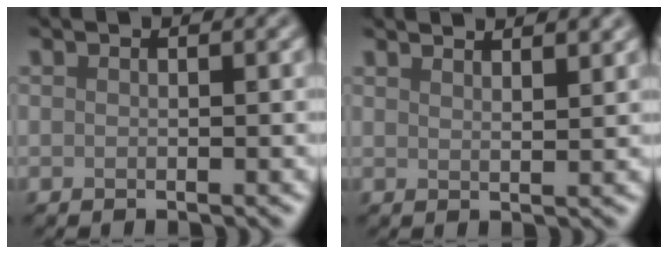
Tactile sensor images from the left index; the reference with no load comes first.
{"total": 3.8, "force": [3.2, 1.2, 1.8], "torque": [0.005, 0.018, 0.016]}